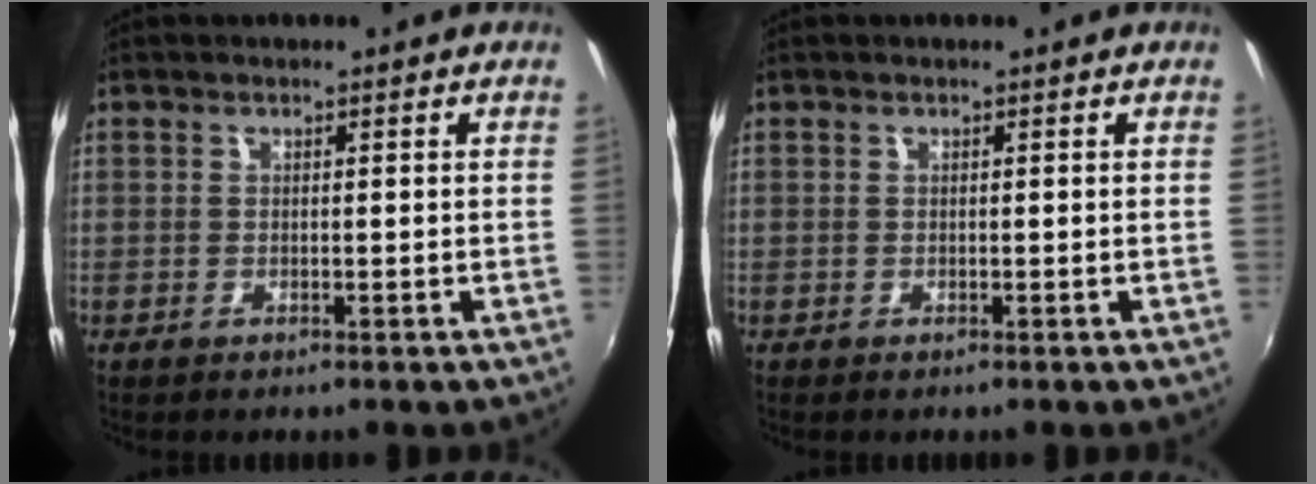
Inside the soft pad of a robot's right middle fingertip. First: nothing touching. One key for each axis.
{"total": 0.0}